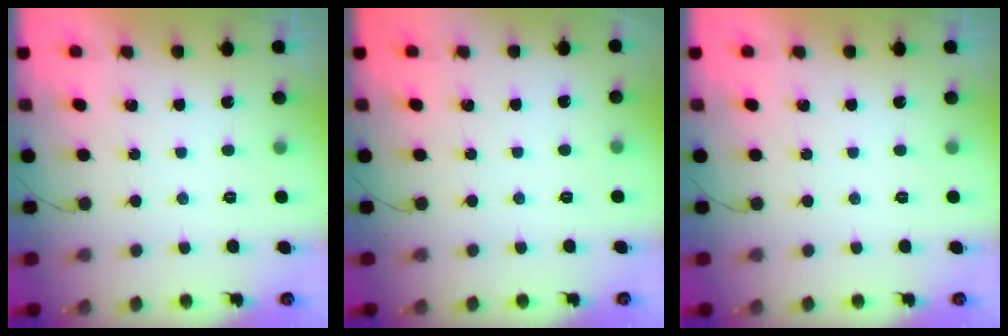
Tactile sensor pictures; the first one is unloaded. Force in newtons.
{"total": 2.4, "press": 1.6, "slide": 1.8}
{"total": 0.0}